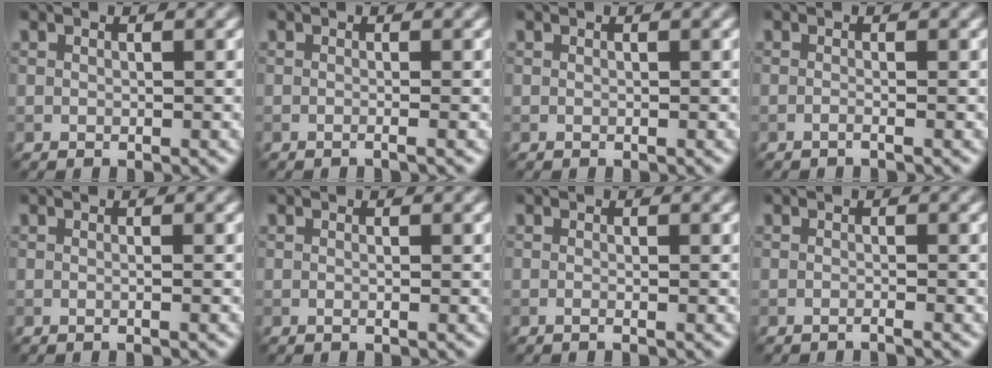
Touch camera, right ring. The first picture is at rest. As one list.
[{"total": 1.2, "force": [-0.3, 0.4, 1.1], "torque": [-0.001, -0.009, -0.021]}, {"total": 0.0}, {"total": 0.7, "force": [-0.4, 0.1, 0.6], "torque": [-0.008, -0.004, -0.014]}, {"total": 1.5, "force": [0.2, 0.7, 1.3], "torque": [0.009, -0.008, -0.019]}, {"total": 1.0, "force": [0.2, 0.5, 0.9], "torque": [0.003, -0.010, -0.012]}, {"total": 0.8, "force": [-0.1, 0.3, 0.7], "torque": [-0.003, -0.009, -0.013]}, {"total": 0.8, "force": [-0.6, 0.0, 0.5], "torque": [-0.002, -0.003, -0.018]}]